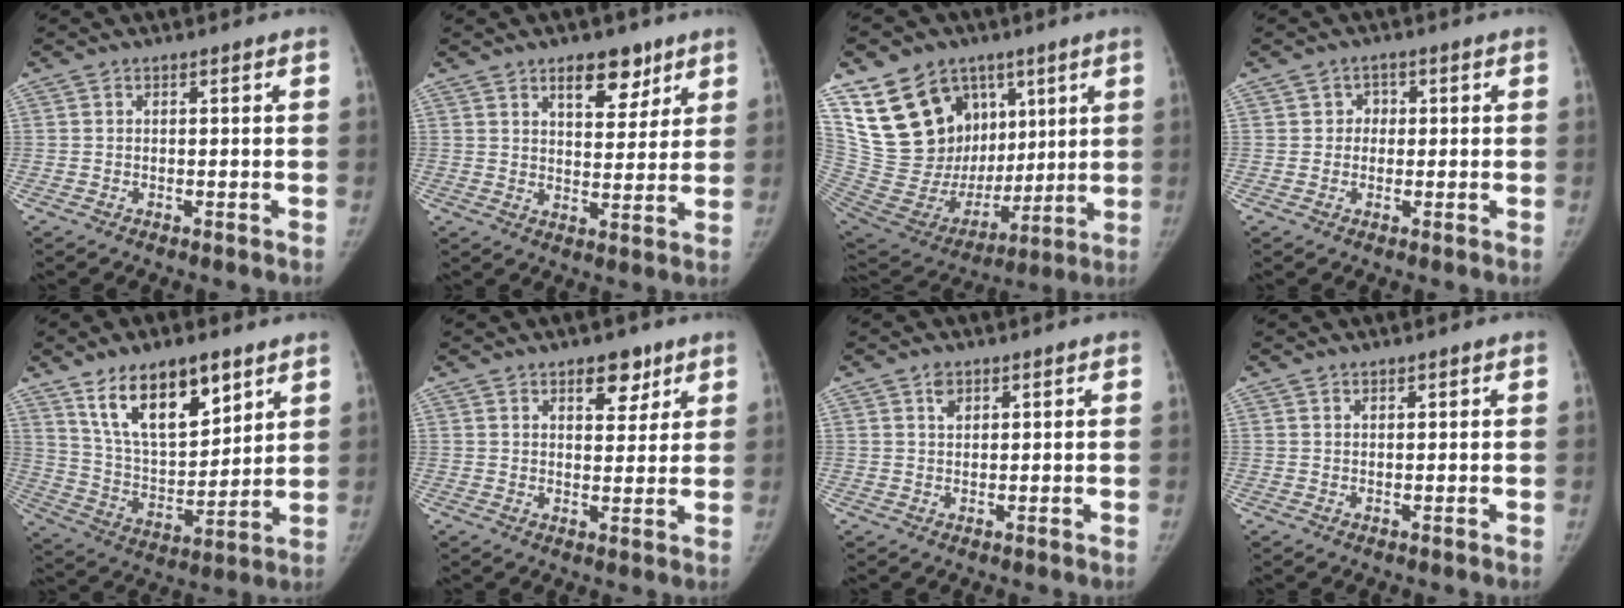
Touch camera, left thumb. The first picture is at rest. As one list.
[{"total": 8.5, "force": [5.3, 4.3, 4.9], "torque": [-0.038, -0.031, 0.080]}, {"total": 24.7, "force": [10.9, 17.5, 13.7], "torque": [-0.213, -0.013, 0.213]}, {"total": 2.5, "force": [0.3, 2.4, 0.7], "torque": [0.012, 0.006, -0.002]}, {"total": 17.4, "force": [10.4, 8.1, 11.4], "torque": [-0.147, -0.053, 0.195]}, {"total": 6.2, "force": [3.8, 3.4, 3.5], "torque": [-0.019, -0.021, 0.054]}, {"total": 2.2, "force": [1.3, 1.4, 1.1], "torque": [-0.010, -0.006, 0.022]}, {"total": 0.9, "force": [0.7, 0.4, 0.3], "torque": [0.001, -0.004, 0.011]}]